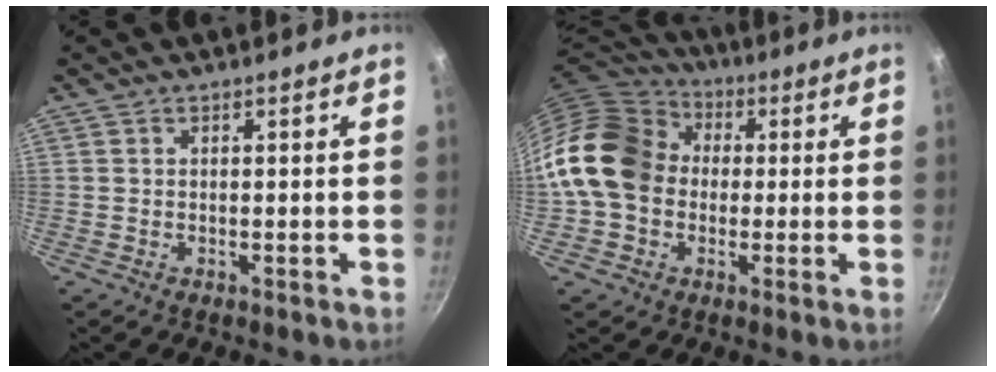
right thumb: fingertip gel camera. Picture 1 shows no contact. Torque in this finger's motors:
{"motor_torque": [-0.43, 1.10, 1.15, -0.45, 0.28]}